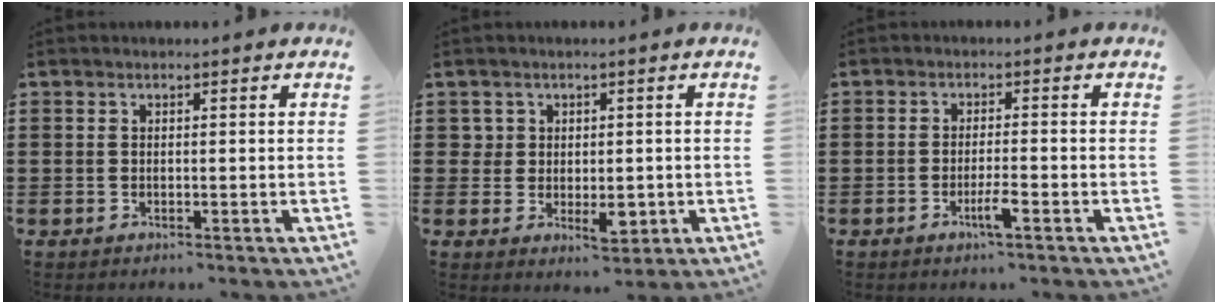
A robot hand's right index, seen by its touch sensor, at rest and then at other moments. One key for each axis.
{"total": 4.0, "fx": 0.1, "fy": 3.2, "fz": 2.4, "tx": -0.042, "ty": 0.007, "tz": 0.003}
{"total": 3.2, "fx": -1.7, "fy": 0.2, "fz": 2.7, "tx": -0.052, "ty": -0.004, "tz": -0.032}